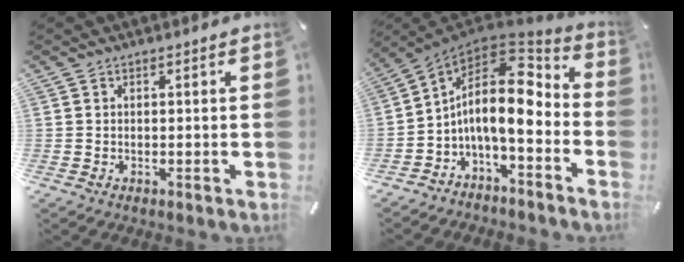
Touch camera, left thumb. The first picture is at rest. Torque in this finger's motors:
{"motor_torque": [0.27, 1.35, 1.48, 1.29, 0.19]}